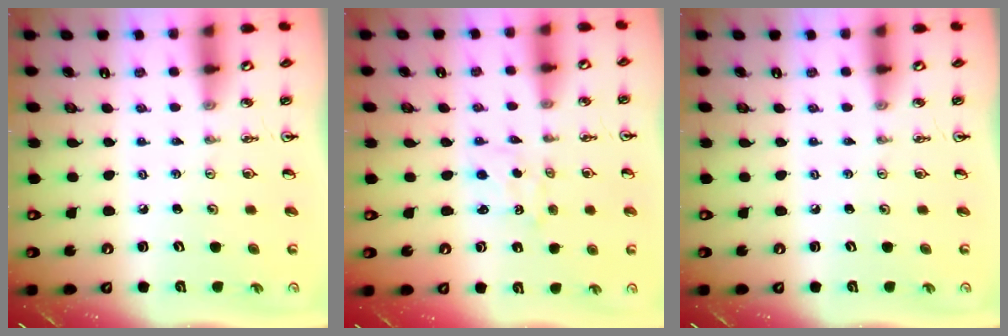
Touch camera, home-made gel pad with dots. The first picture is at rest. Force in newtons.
{"total": 0.9, "press": 0.7, "slide": 0.6}
{"total": 0.0}